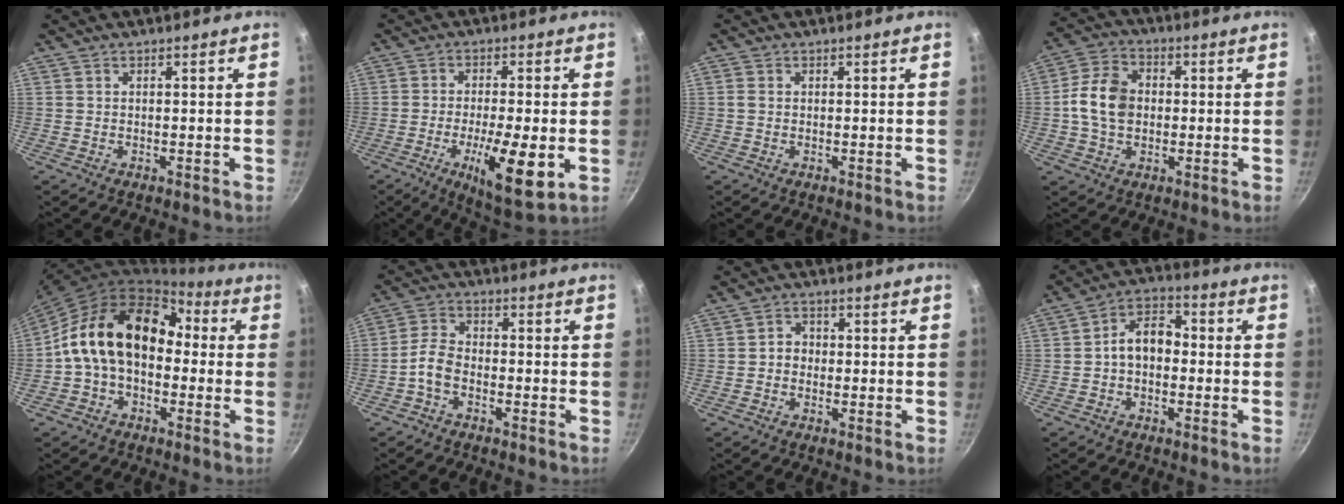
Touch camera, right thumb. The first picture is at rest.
{"total": 12.5, "force": [-3.5, 3.3, 11.5], "torque": [-0.190, -0.001, -0.054]}
{"total": 0.9, "force": [0.0, 0.7, 0.6], "torque": [-0.013, 0.003, -0.002]}
{"total": 10.1, "force": [0.0, 7.5, 6.7], "torque": [-0.110, 0.018, -0.012]}
{"total": 17.9, "force": [0.2, 12.4, 12.9], "torque": [-0.189, 0.056, -0.015]}
{"total": 4.8, "force": [-2.4, 2.8, 3.1], "torque": [-0.064, 0.031, -0.057]}
{"total": 2.7, "force": [-0.5, 2.3, 1.2], "torque": [-0.003, 0.010, -0.011]}
{"total": 7.8, "force": [-0.8, 5.4, 5.6], "torque": [-0.065, 0.033, -0.029]}